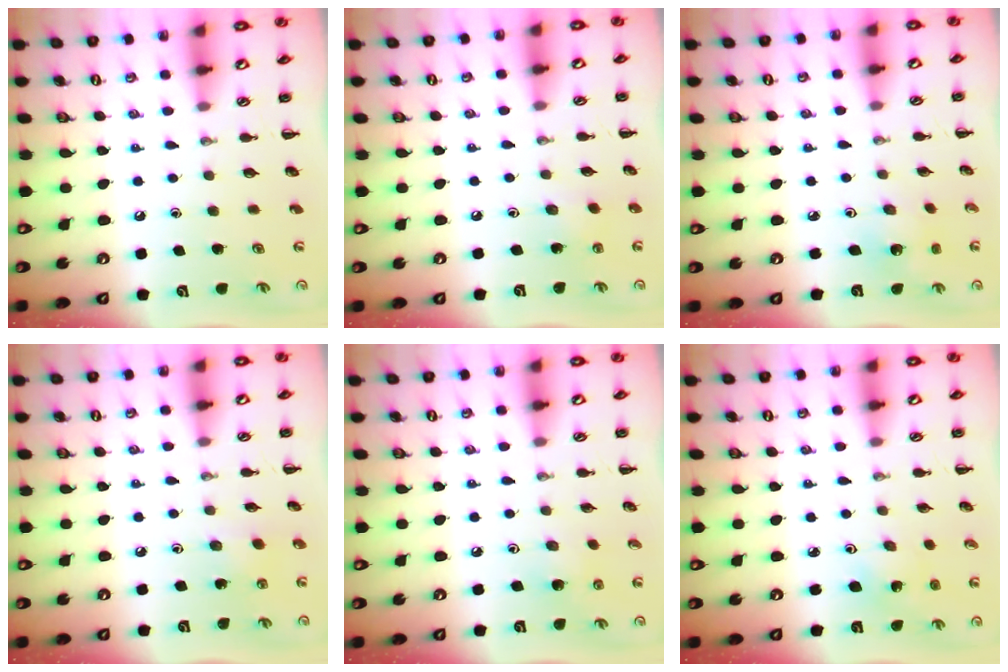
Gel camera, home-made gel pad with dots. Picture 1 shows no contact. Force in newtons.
{"total": 1.5, "press": 1.4, "slide": 0.7}
{"total": 2.3, "press": 2.2, "slide": 0.7}
{"total": 2.1, "press": 2.1, "slide": 0.5}
{"total": 3.7, "press": 3.5, "slide": 1.1}
{"total": 3.5, "press": 3.4, "slide": 1.0}